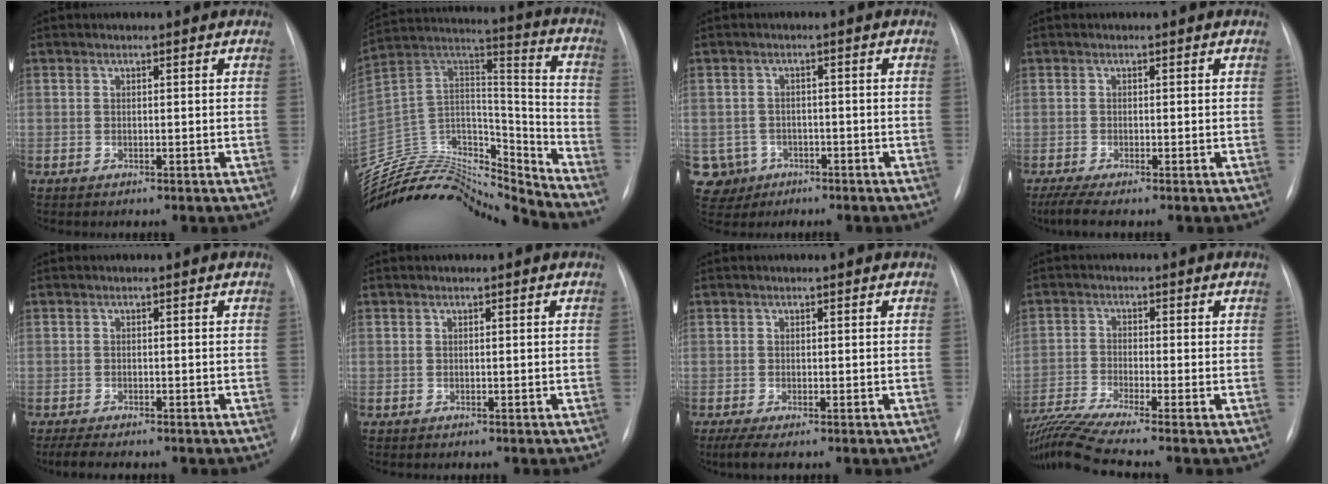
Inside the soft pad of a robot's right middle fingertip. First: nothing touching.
{"total": 25.3, "force": [-24.6, 3.5, 5.1], "torque": [-0.121, 0.044, -0.408]}
{"total": 5.3, "force": [-2.4, 4.8, 0.0], "torque": [-0.008, 0.008, -0.034]}
{"total": 3.0, "force": [-2.2, 0.2, 2.1], "torque": [-0.044, -0.010, -0.043]}
{"total": 4.3, "force": [-3.5, 0.9, 2.3], "torque": [-0.038, -0.011, -0.048]}
{"total": 0.0}
{"total": 2.0, "force": [-1.2, 0.3, 1.6], "torque": [-0.033, -0.008, -0.023]}
{"total": 10.8, "force": [-9.0, -1.7, 5.7], "torque": [-0.118, -0.013, -0.161]}